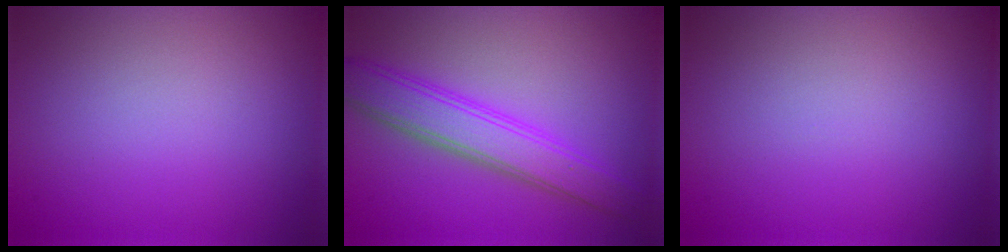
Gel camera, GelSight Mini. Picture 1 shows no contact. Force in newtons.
{"total": 4.9, "press": 4.9, "slide": 0.1}
{"total": 0.0}